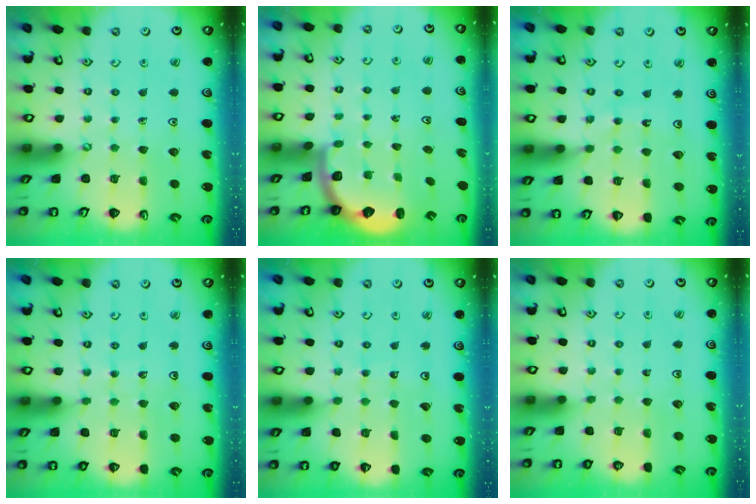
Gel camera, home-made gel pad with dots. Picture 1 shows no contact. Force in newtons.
{"total": 2.2, "press": 2.0, "slide": 0.8}
{"total": 9.8, "press": 9.7, "slide": 1.1}
{"total": 4.2, "press": 4.0, "slide": 1.3}
{"total": 3.3, "press": 3.3, "slide": 0.3}
{"total": 0.0}